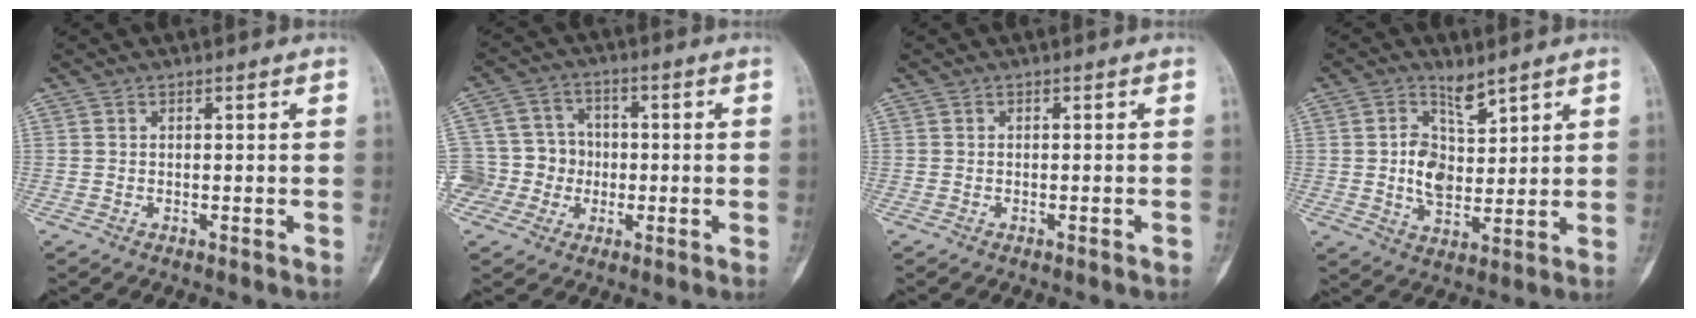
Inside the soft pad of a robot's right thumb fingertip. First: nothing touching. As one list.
[{"total": 11.1, "force": [-2.1, 10.5, 2.7], "torque": [-0.019, 0.032, -0.036]}, {"total": 0.6, "force": [-0.3, 0.2, 0.4], "torque": [-0.001, 0.004, -0.005]}, {"total": 8.0, "force": [3.4, 4.7, 5.6], "torque": [-0.081, -0.019, 0.071]}]